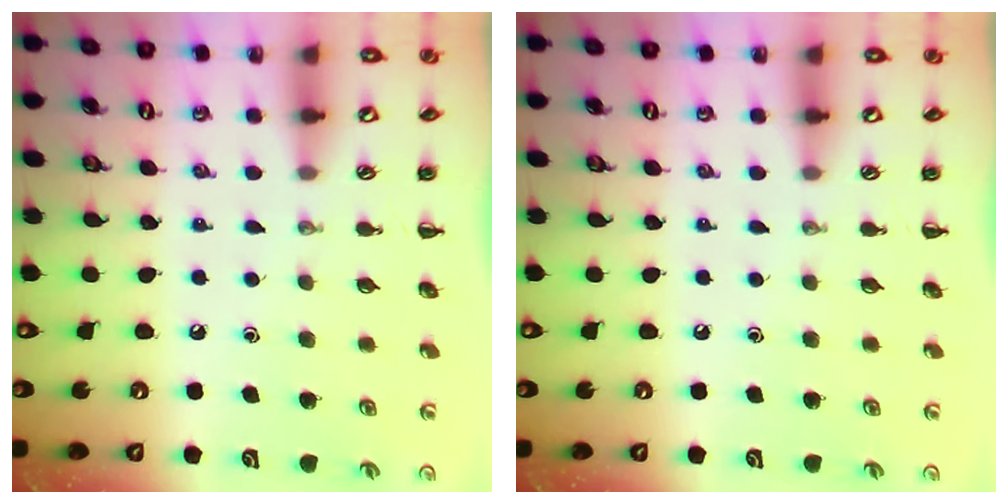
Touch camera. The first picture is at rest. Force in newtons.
{"total": 0.0}